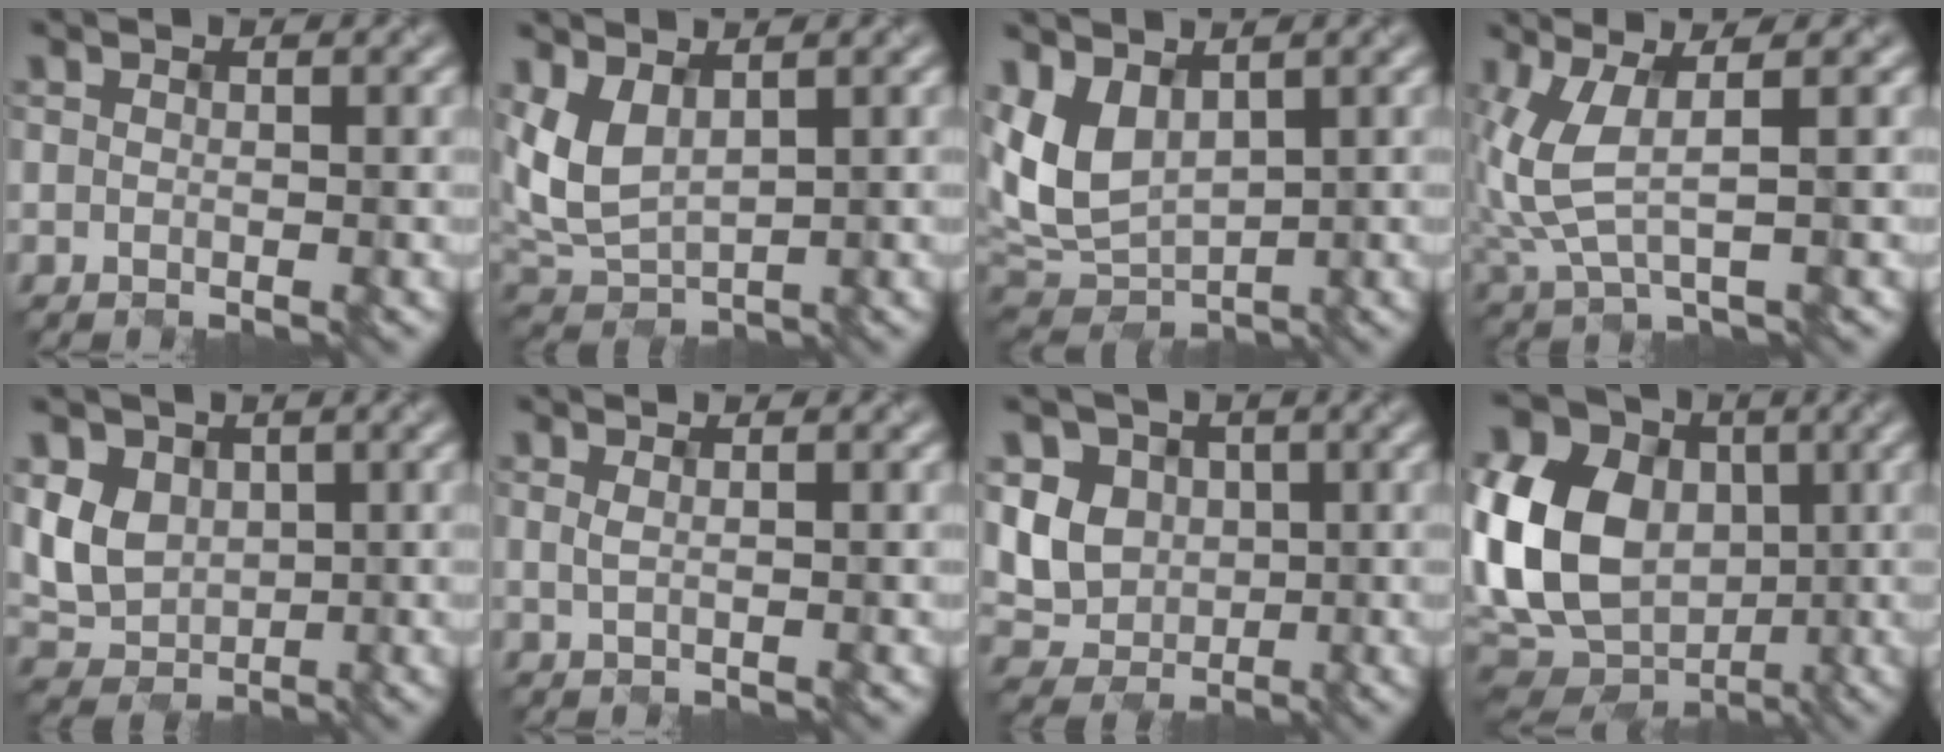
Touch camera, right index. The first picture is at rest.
{"total": 4.1, "force": [1.3, 2.5, 3.0], "torque": [-0.076, -0.004, 0.029]}
{"total": 5.6, "force": [1.6, 3.7, 3.9], "torque": [-0.093, -0.005, 0.031]}
{"total": 4.6, "force": [0.8, 1.9, 4.2], "torque": [-0.115, -0.005, 0.023]}
{"total": 4.5, "force": [0.6, 3.7, 2.5], "torque": [-0.057, -0.001, 0.009]}
{"total": 0.8, "force": [0.3, 0.3, 0.7], "torque": [-0.008, 0.000, 0.003]}
{"total": 6.2, "force": [0.7, 5.3, 3.2], "torque": [-0.074, 0.010, 0.005]}
{"total": 15.3, "force": [-0.3, 11.8, 9.7], "torque": [-0.219, 0.004, -0.009]}